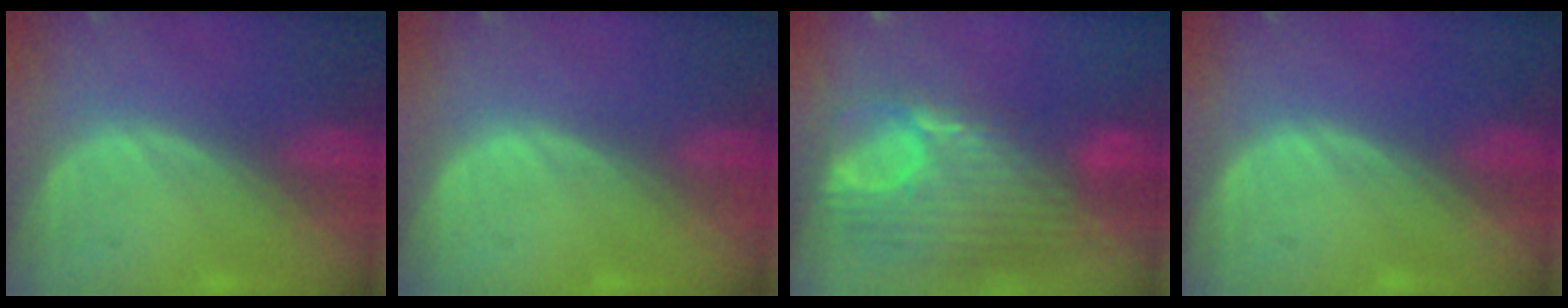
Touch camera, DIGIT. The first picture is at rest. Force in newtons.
{"total": 0.0}
{"total": 12.6, "press": 10.7, "slide": 6.7}
{"total": 0.0}